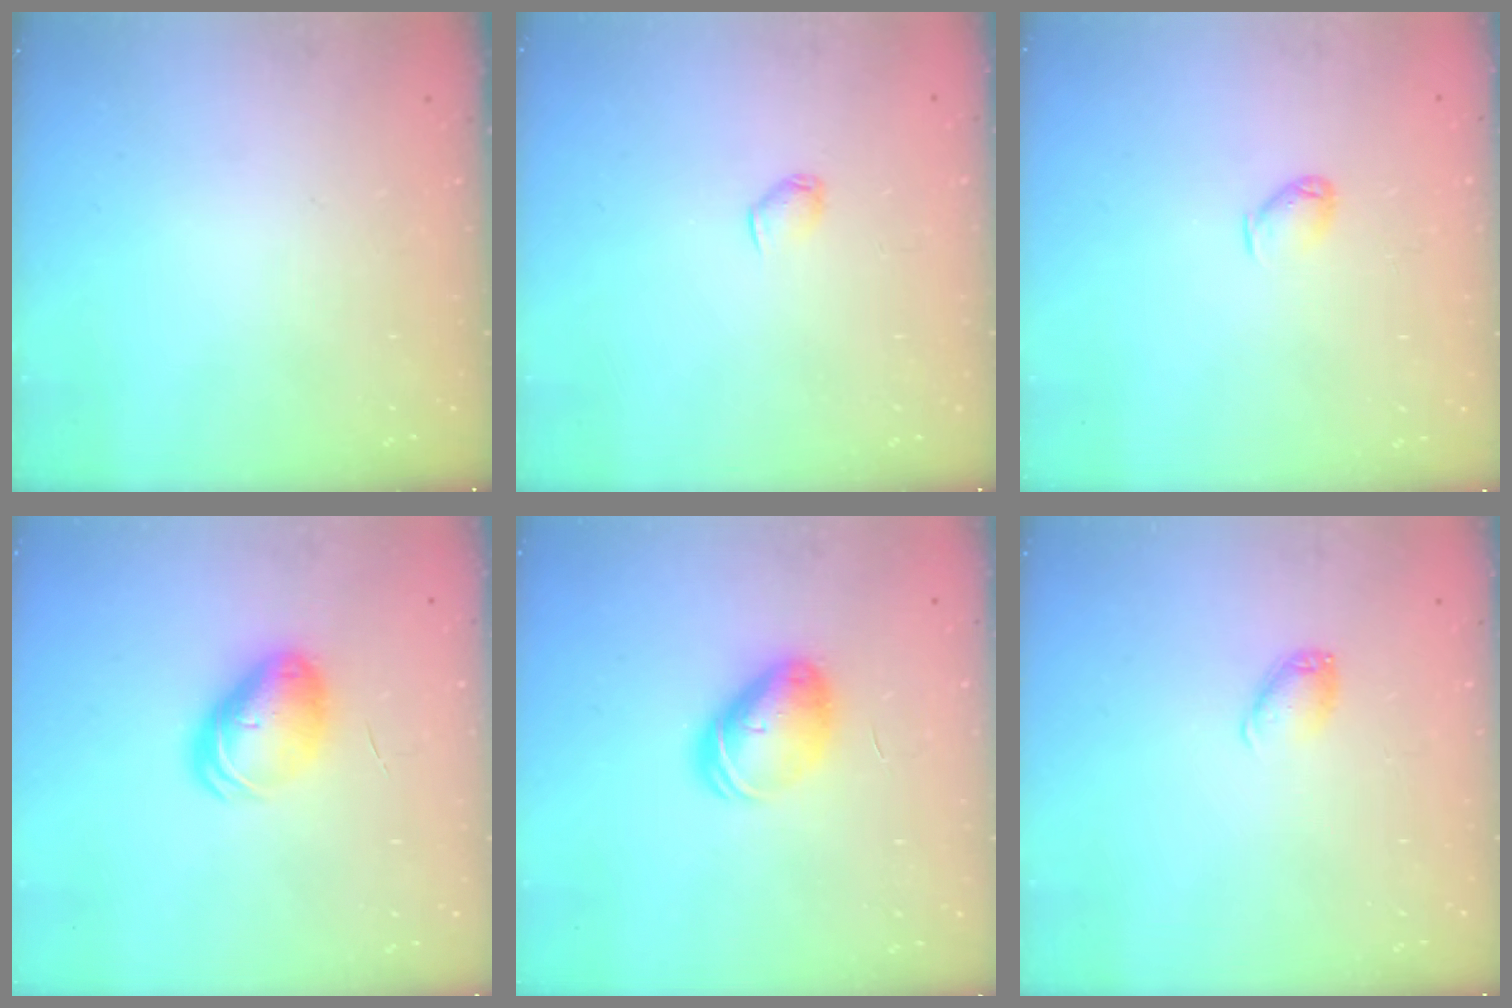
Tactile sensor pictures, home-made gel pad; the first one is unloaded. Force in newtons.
{"total": 2.8, "press": 2.7, "slide": 0.6}
{"total": 3.5, "press": 3.5, "slide": 0.6}
{"total": 9.5, "press": 9.3, "slide": 1.7}
{"total": 8.8, "press": 8.7, "slide": 0.8}
{"total": 6.4, "press": 6.4, "slide": 0.8}